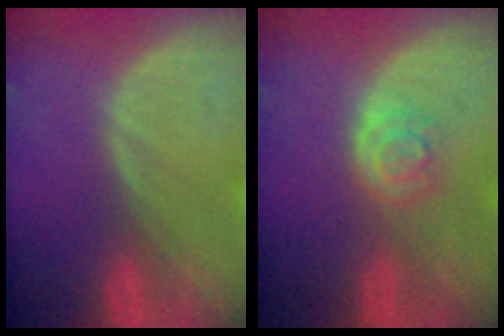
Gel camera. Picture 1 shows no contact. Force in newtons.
{"total": 3.2, "press": 3.2, "slide": 0.2}